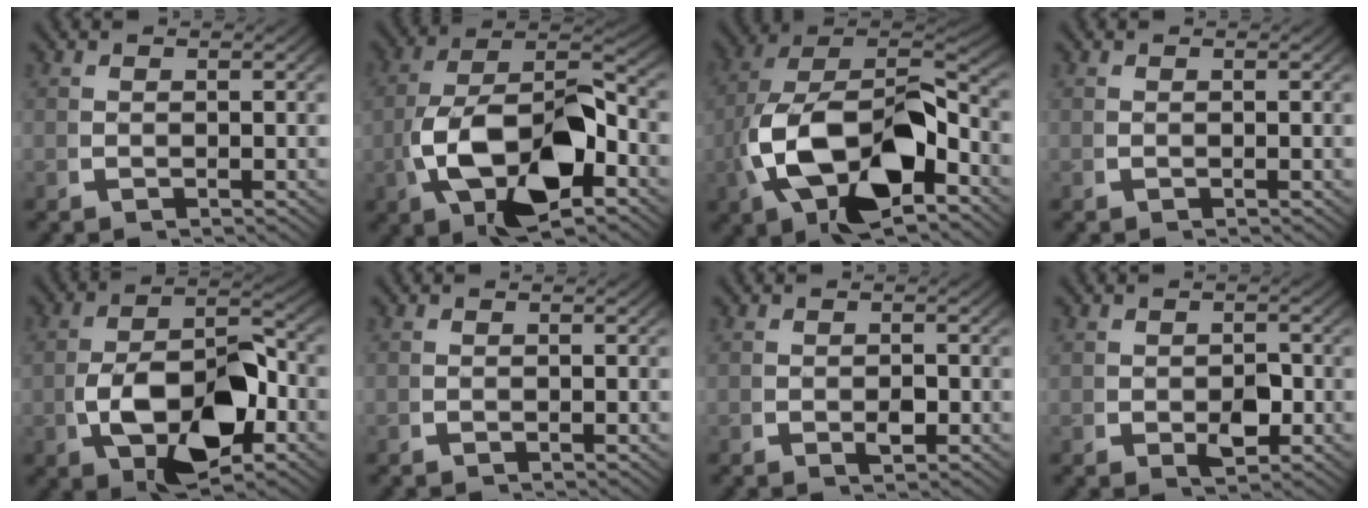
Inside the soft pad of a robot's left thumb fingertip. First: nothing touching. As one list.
[{"total": 15.1, "force": [-1.8, 8.6, 12.3], "torque": [-0.248, -0.040, -0.008]}, {"total": 18.5, "force": [-1.6, 11.8, 14.2], "torque": [-0.292, -0.044, -0.005]}, {"total": 0.0}, {"total": 11.3, "force": [-1.6, 6.1, 9.4], "torque": [-0.177, -0.023, -0.012]}, {"total": 0.0}, {"total": 1.4, "force": [-0.1, 0.3, 1.3], "torque": [-0.019, 0.004, -0.001]}, {"total": 2.6, "force": [-0.1, 1.3, 2.2], "torque": [-0.032, -0.007, 0.007]}]